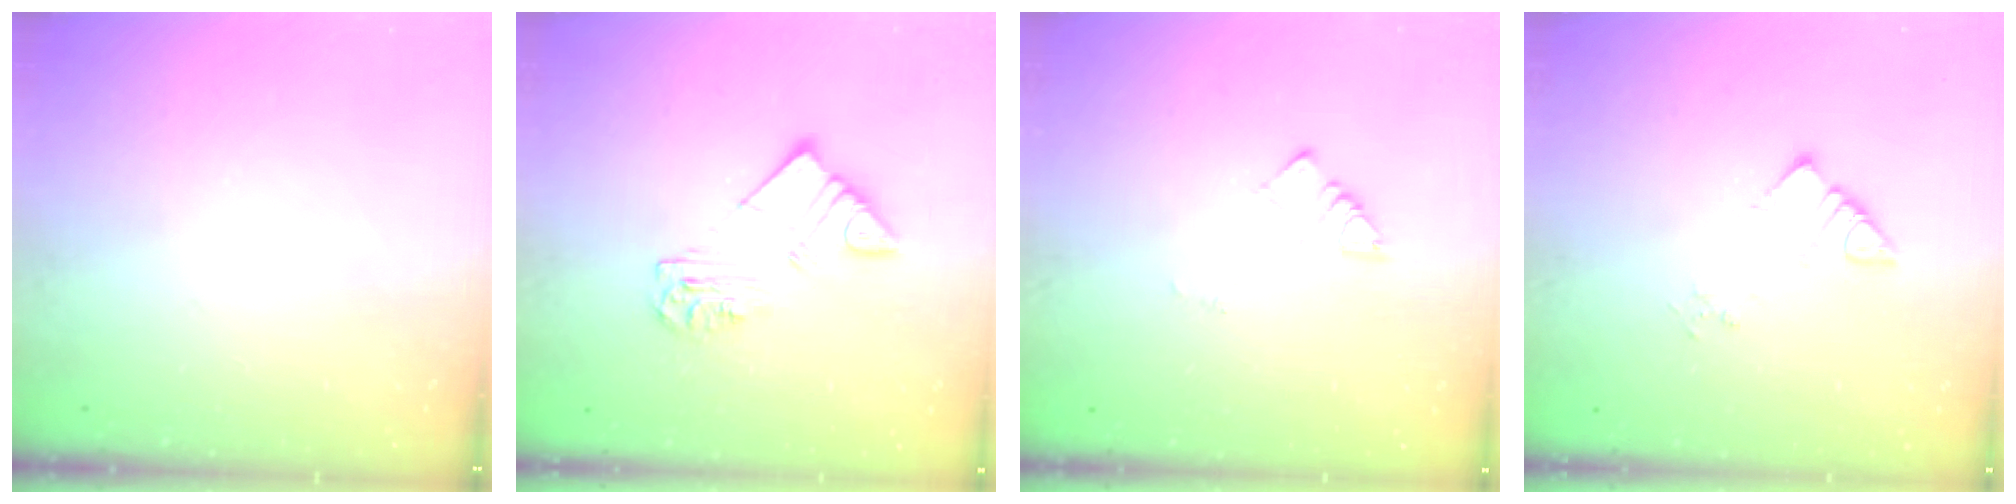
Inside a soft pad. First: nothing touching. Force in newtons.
{"total": 8.7, "press": 8.7, "slide": 0.9}
{"total": 2.6, "press": 2.5, "slide": 0.2}
{"total": 2.8, "press": 2.8, "slide": 0.1}